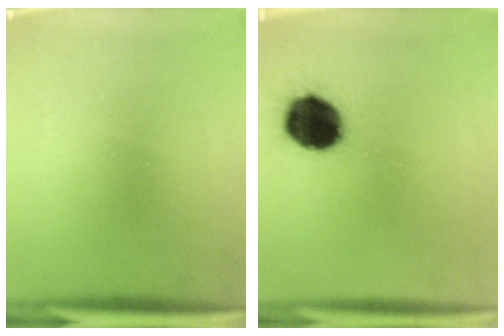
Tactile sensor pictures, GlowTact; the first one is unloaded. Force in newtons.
{"total": 14.8}